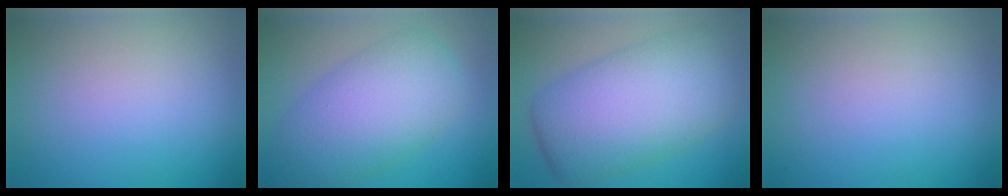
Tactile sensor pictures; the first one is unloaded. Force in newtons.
{"total": 8.5, "press": 8.5, "slide": 0.4}
{"total": 10.3, "press": 10.3, "slide": 0.5}
{"total": 0.0}